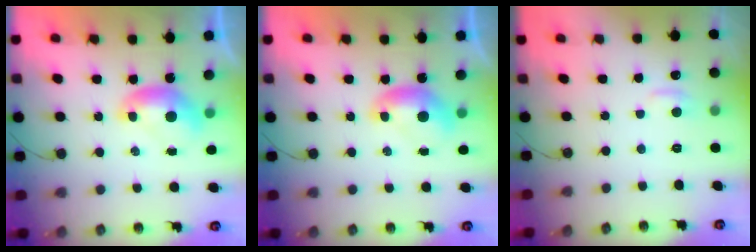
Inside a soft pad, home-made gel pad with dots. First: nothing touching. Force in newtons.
{"total": 0.0}
{"total": 0.9, "press": 0.6, "slide": 0.7}